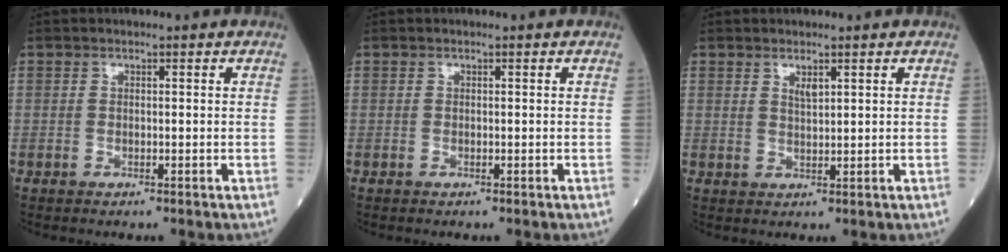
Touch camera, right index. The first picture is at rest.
{"total": 0.0}
{"total": 1.7, "force": [1.1, 0.2, 1.3], "torque": [-0.026, -0.004, 0.023]}